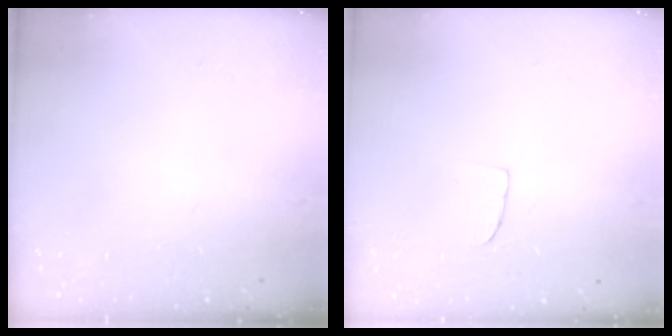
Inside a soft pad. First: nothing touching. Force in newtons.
{"total": 5.5, "press": 5.5, "slide": 0.3}